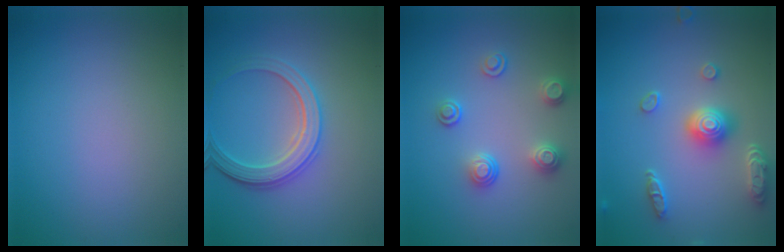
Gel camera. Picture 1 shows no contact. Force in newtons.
{"total": 3.5, "press": 3.3, "slide": 1.4}
{"total": 2.7, "press": 2.5, "slide": 0.9}
{"total": 4.5, "press": 3.8, "slide": 2.5}